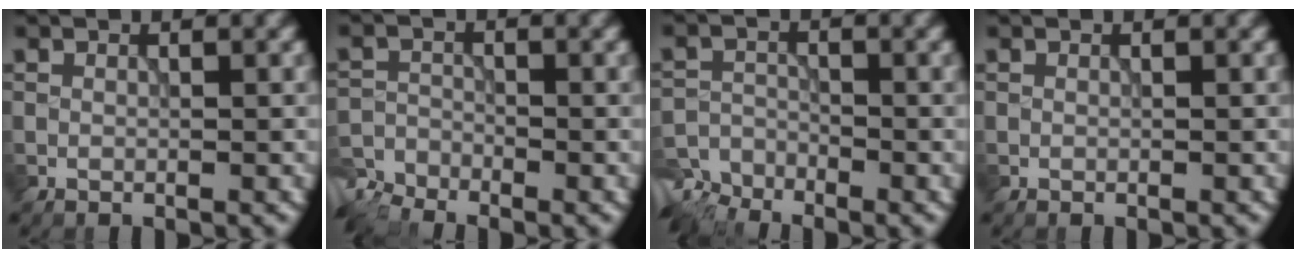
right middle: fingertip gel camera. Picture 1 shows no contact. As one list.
[{"total": 4.5, "force": [-4.2, 1.3, 1.1], "torque": [-0.026, -0.014, -0.080]}, {"total": 5.0, "force": [-4.7, 1.6, 1.0], "torque": [-0.028, -0.014, -0.086]}, {"total": 0.0}]